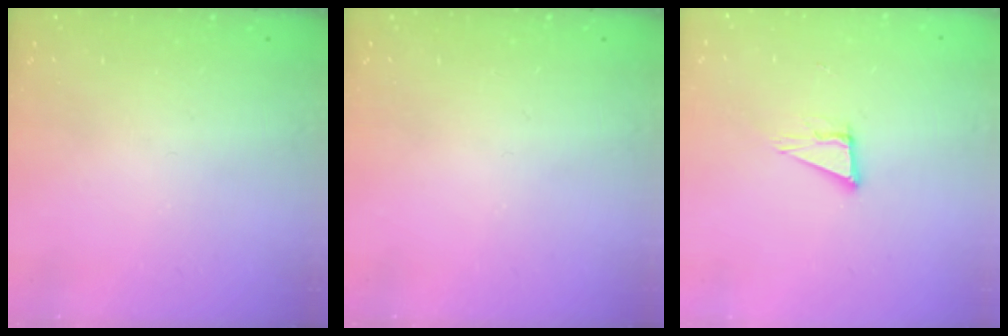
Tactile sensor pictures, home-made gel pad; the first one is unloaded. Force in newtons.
{"total": 0.0}
{"total": 7.7, "press": 7.0, "slide": 3.2}